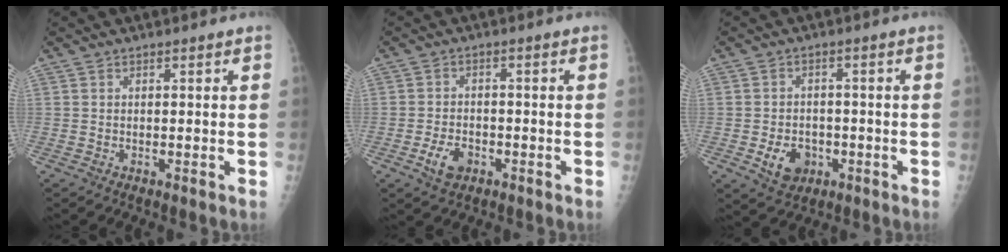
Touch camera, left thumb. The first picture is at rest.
{"total": 4.8, "force": [-2.3, 3.0, 2.9], "torque": [-0.049, 0.013, -0.039]}
{"total": 6.4, "force": [-2.3, 4.9, 3.5], "torque": [-0.040, 0.011, -0.030]}